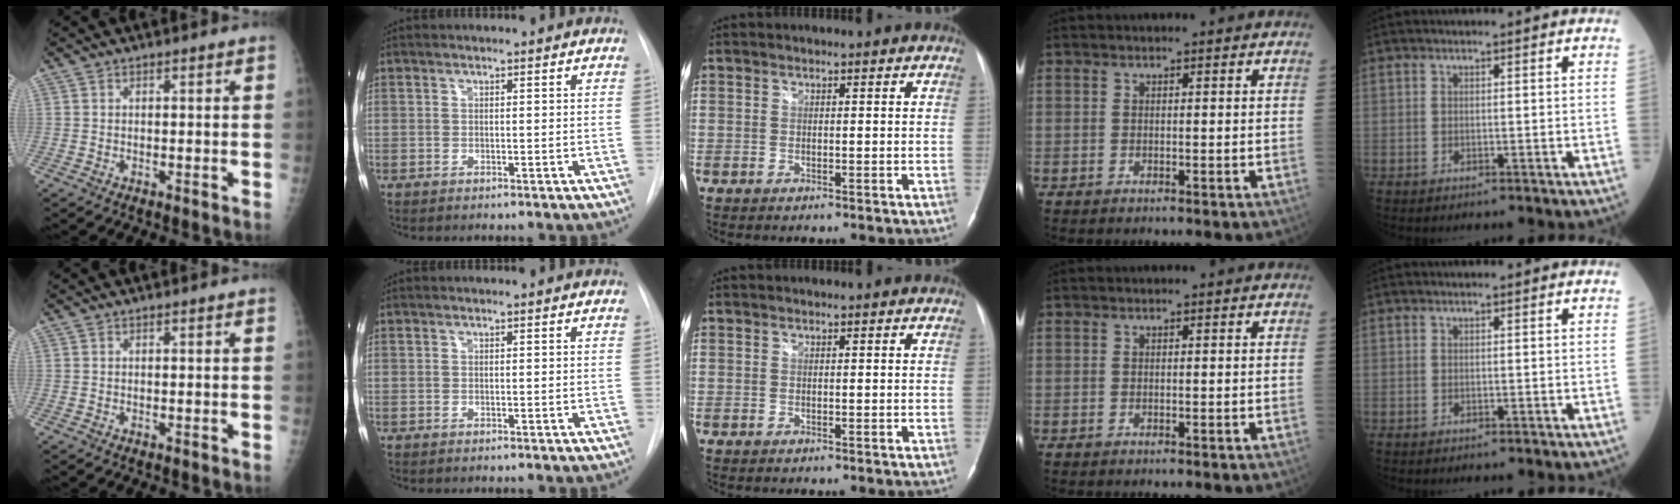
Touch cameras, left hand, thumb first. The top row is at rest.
{}